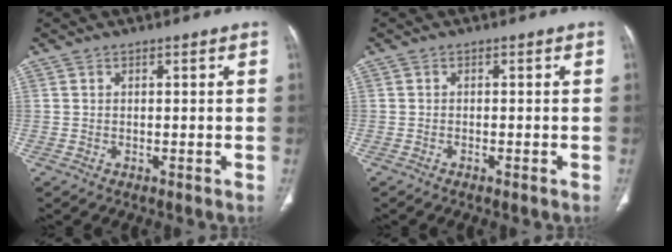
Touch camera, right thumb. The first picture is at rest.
{"total": 1.1, "force": [-0.8, 0.2, 0.8], "torque": [-0.018, 0.000, -0.010]}